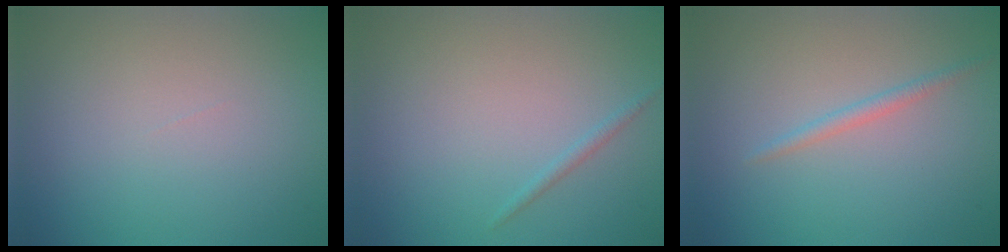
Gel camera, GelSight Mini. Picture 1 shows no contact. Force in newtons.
{"total": 0.7, "press": 0.7, "slide": 0.1}
{"total": 1.1, "press": 1.1, "slide": 0.0}